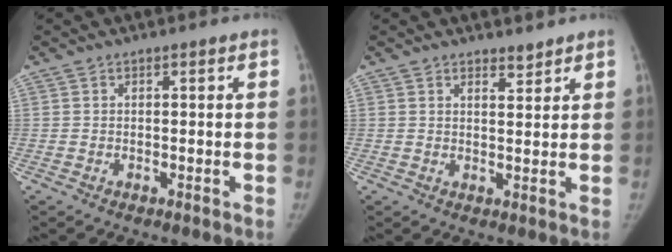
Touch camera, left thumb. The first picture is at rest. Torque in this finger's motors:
{"motor_torque": [-0.26, 0.01, -0.50, -0.05, -0.06]}